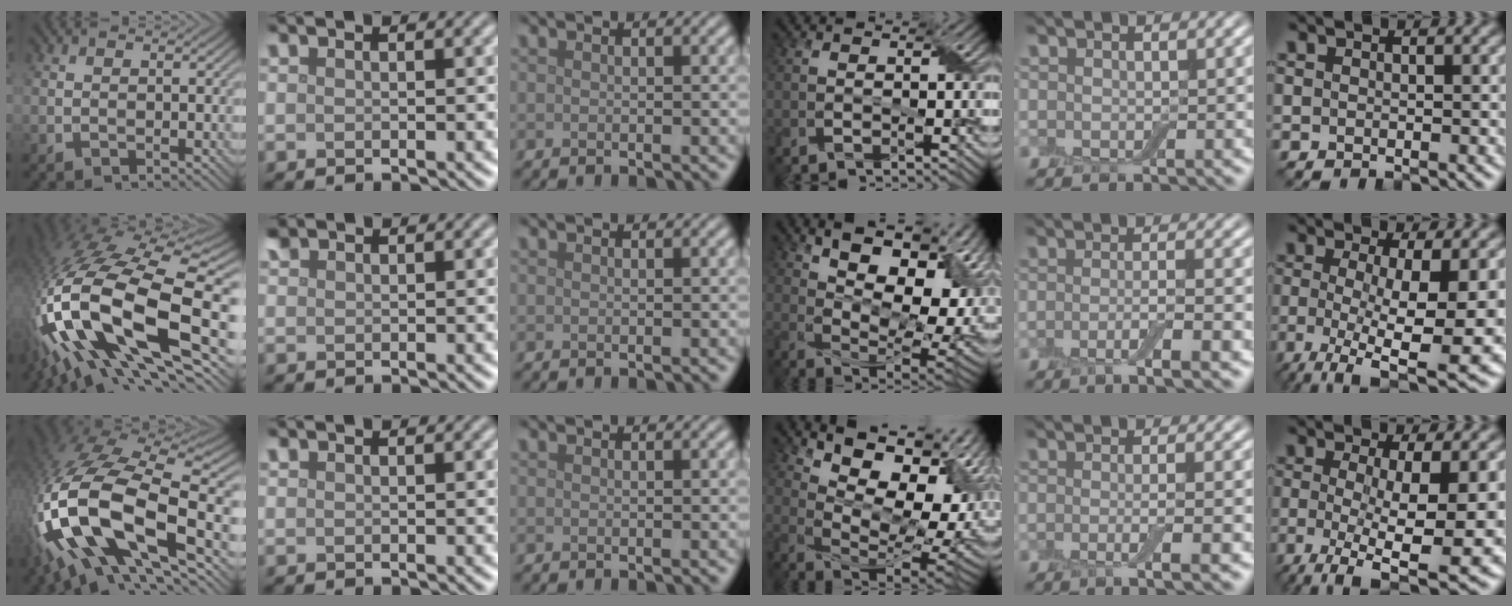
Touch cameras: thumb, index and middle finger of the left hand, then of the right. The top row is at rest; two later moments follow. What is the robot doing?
{"motion": "wrap", "object": "adhesive wrap"}